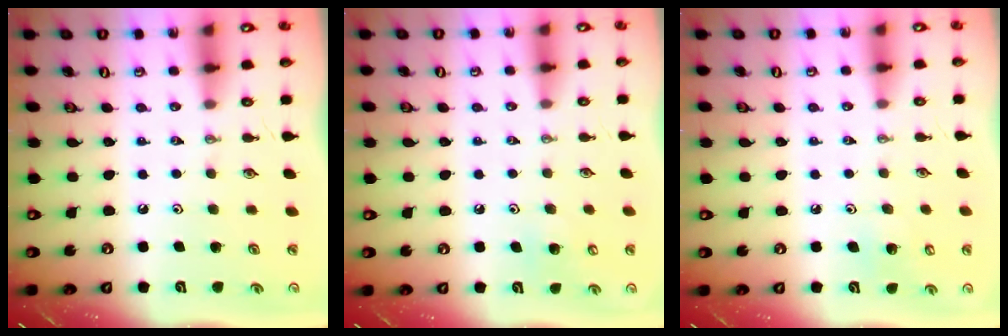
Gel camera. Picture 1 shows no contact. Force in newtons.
{"total": 6.5, "press": 6.4, "slide": 0.7}
{"total": 6.7, "press": 6.7, "slide": 0.8}